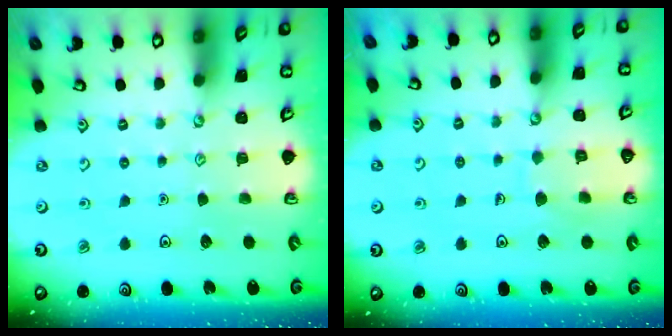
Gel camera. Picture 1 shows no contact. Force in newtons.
{"total": 6.5, "press": 6.5, "slide": 0.6}